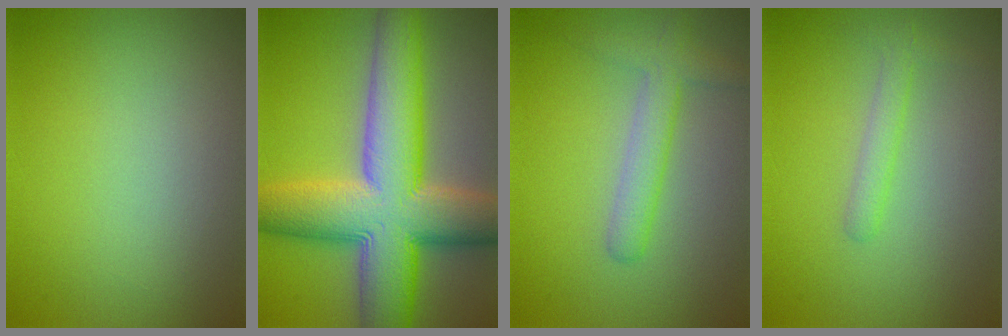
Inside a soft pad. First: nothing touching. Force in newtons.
{"total": 13.0, "press": 13.0, "slide": 0.2}
{"total": 2.9, "press": 2.9, "slide": 0.2}
{"total": 1.6, "press": 1.6, "slide": 0.1}